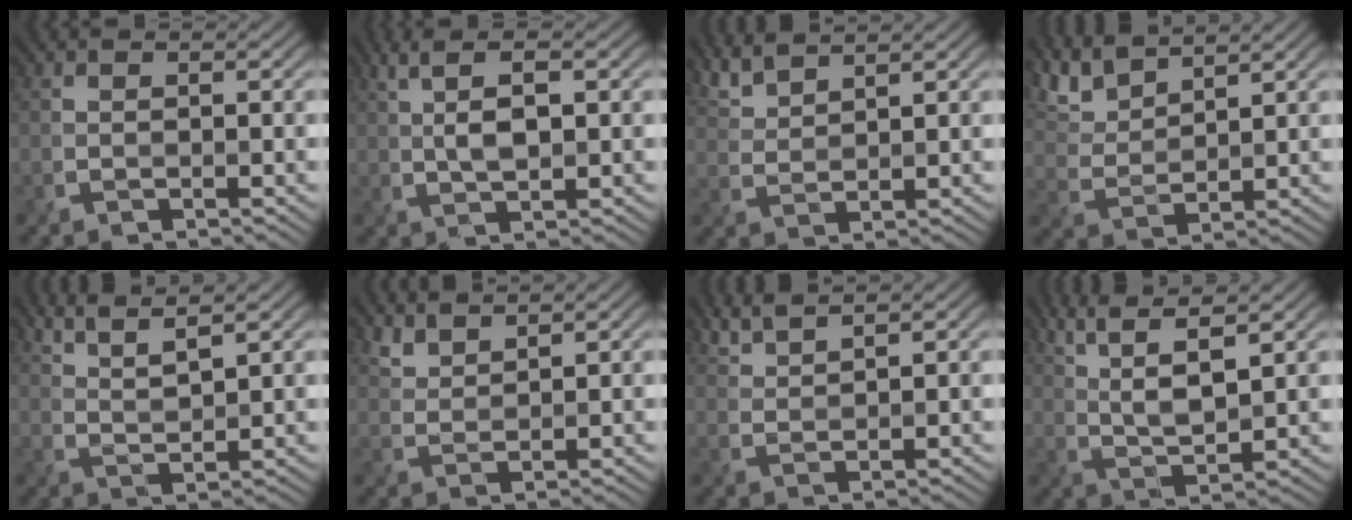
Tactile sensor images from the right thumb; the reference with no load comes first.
{"total": 5.0, "force": [1.5, 1.6, 4.6], "torque": [-0.093, 0.000, 0.031]}
{"total": 4.0, "force": [3.5, 0.6, 1.8], "torque": [-0.047, 0.008, 0.076]}
{"total": 6.4, "force": [5.3, 1.7, 3.3], "torque": [-0.086, 0.011, 0.107]}
{"total": 5.4, "force": [4.2, 0.8, 3.3], "torque": [-0.063, 0.004, 0.083]}
{"total": 2.9, "force": [2.7, 0.6, 1.0], "torque": [-0.030, 0.000, 0.064]}
{"total": 3.4, "force": [2.9, 0.3, 1.6], "torque": [-0.031, 0.008, 0.061]}
{"total": 8.5, "force": [5.1, 1.8, 6.5], "torque": [-0.138, 0.009, 0.100]}